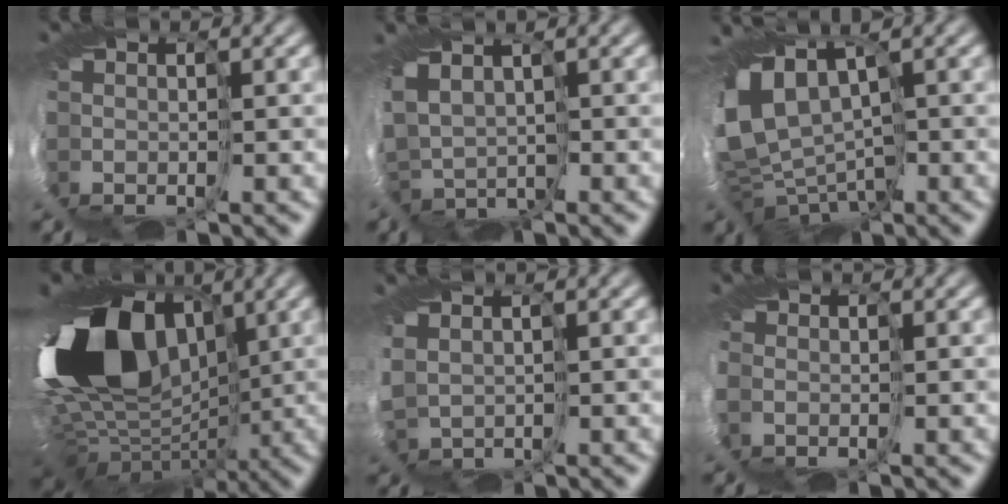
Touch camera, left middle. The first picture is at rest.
{"total": 1.1, "force": [0.8, 0.6, 0.3], "torque": [-0.029, 0.000, -0.005]}
{"total": 4.6, "force": [0.6, 2.7, 3.6], "torque": [-0.098, -0.003, 0.004]}
{"total": 16.6, "force": [2.7, 12.0, 11.1], "torque": [-0.191, -0.004, 0.050]}
{"total": 2.4, "force": [1.2, 1.8, 1.1], "torque": [-0.068, 0.007, 0.036]}
{"total": 2.2, "force": [-0.6, 1.8, 1.2], "torque": [-0.060, 0.002, -0.001]}